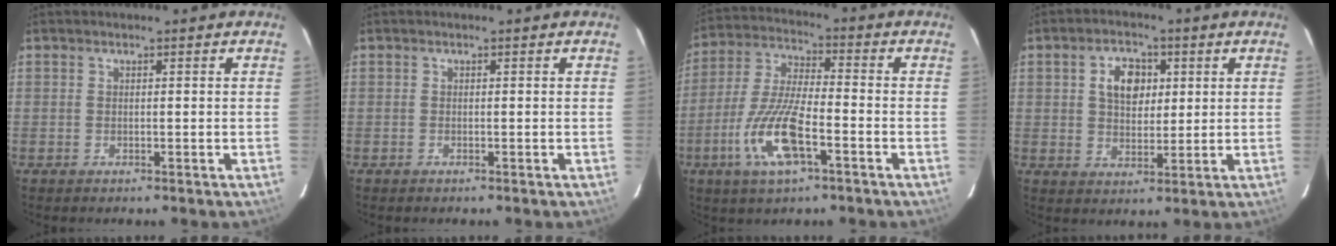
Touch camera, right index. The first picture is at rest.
{"total": 0.0}
{"total": 13.5, "force": [-5.7, 3.8, 11.6], "torque": [-0.251, -0.009, -0.112]}
{"total": 6.9, "force": [1.9, 4.8, 4.7], "torque": [-0.077, 0.016, 0.037]}